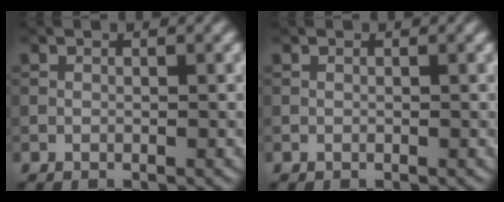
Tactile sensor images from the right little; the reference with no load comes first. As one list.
[{"total": 0.0}]